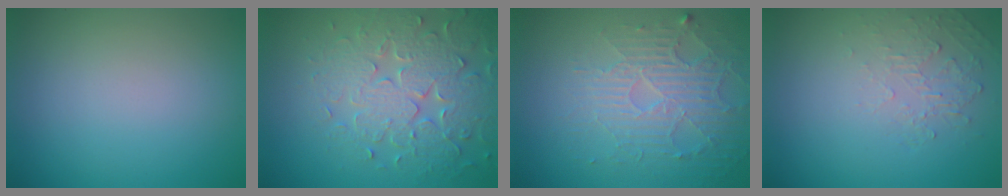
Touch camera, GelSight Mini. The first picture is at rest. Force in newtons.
{"total": 6.5, "press": 5.5, "slide": 3.5}
{"total": 4.1, "press": 3.4, "slide": 2.3}
{"total": 1.9, "press": 0.5, "slide": 1.9}